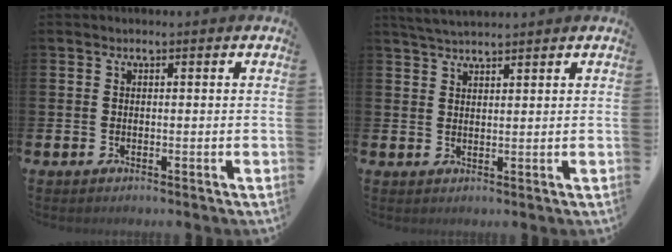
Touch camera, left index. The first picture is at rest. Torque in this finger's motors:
{"motor_torque": [0.01, -0.03, 0.25, 0.09]}